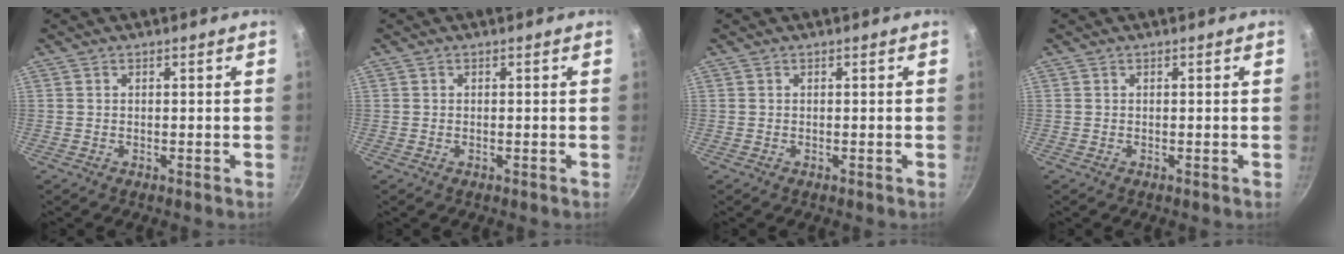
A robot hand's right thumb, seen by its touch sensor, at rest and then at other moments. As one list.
[{"total": 0.0}, {"total": 0.0}, {"total": 0.0}]